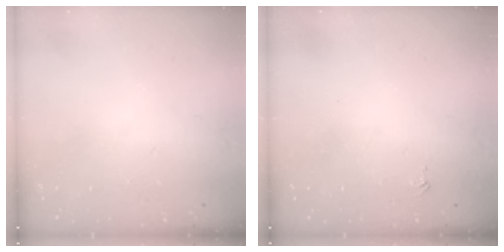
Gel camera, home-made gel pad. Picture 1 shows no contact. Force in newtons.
{"total": 3.1, "press": 3.1, "slide": 0.4}